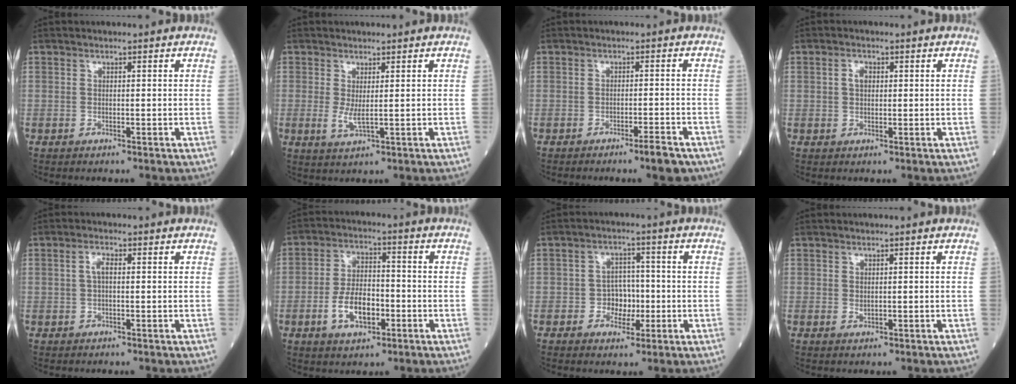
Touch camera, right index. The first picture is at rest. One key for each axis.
{"total": 2.7, "fx": 0.2, "fy": 0.5, "fz": 2.6, "tx": -0.051, "ty": -0.007, "tz": 0.009}
{"total": 3.5, "fx": -2.5, "fy": 0.2, "fz": 2.5, "tx": -0.030, "ty": -0.002, "tz": -0.033}
{"total": 1.8, "fx": 0.4, "fy": 1.2, "fz": 1.3, "tx": -0.025, "ty": 0.004, "tz": 0.007}
{"total": 2.0, "fx": 0.3, "fy": 0.8, "fz": 1.8, "tx": -0.039, "ty": 0.007, "tz": 0.006}
{"total": 8.1, "fx": -2.7, "fy": 3.9, "fz": 6.5, "tx": -0.129, "ty": 0.007, "tz": -0.048}
{"total": 4.5, "fx": -1.1, "fy": 3.4, "fz": 2.6, "tx": -0.036, "ty": 0.010, "tz": -0.017}
{"total": 0.7, "fx": 0.2, "fy": 0.4, "fz": 0.5, "tx": -0.006, "ty": -0.002, "tz": 0.005}